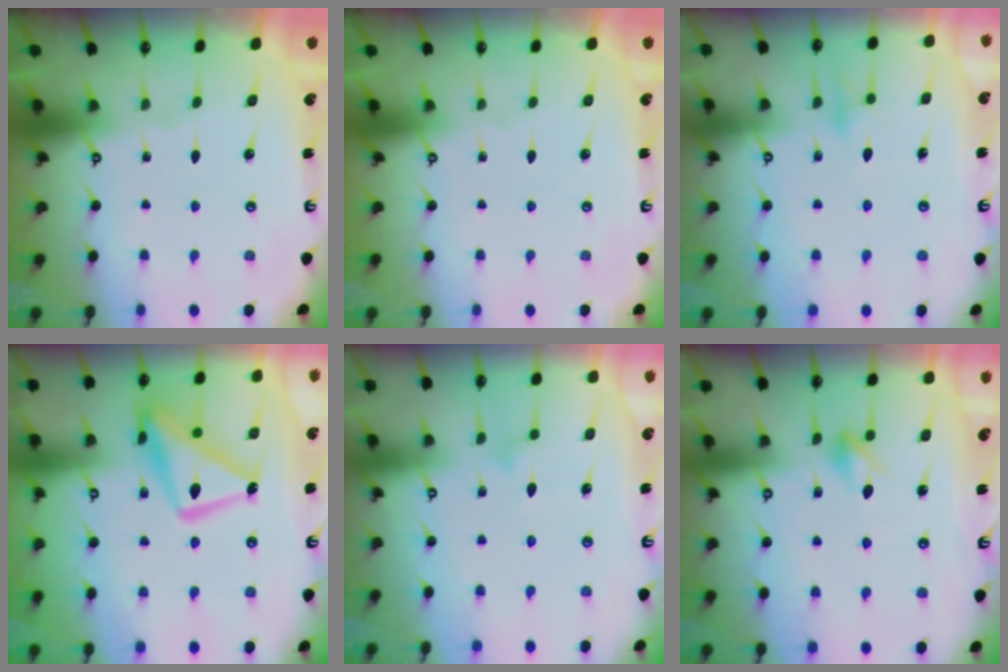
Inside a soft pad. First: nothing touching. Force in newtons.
{"total": 0.0}
{"total": 9.7, "press": 9.7, "slide": 0.6}
{"total": 14.9, "press": 14.9, "slide": 1.2}
{"total": 10.3, "press": 10.3, "slide": 0.5}
{"total": 5.5, "press": 5.4, "slide": 1.1}